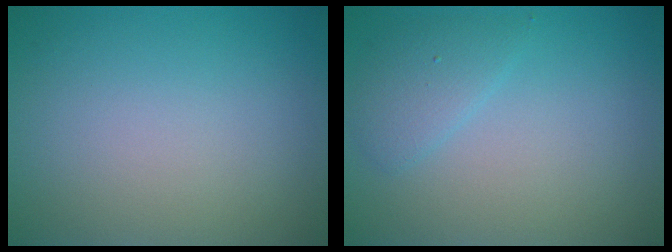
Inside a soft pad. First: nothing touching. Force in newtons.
{"total": 1.9, "press": 1.9, "slide": 0.2}